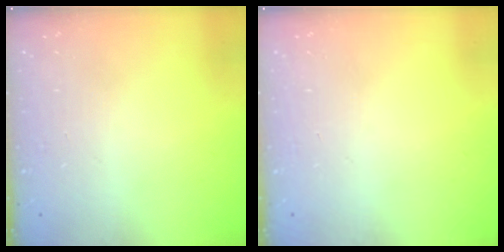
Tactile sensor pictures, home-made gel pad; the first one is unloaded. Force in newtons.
{"total": 0.0}